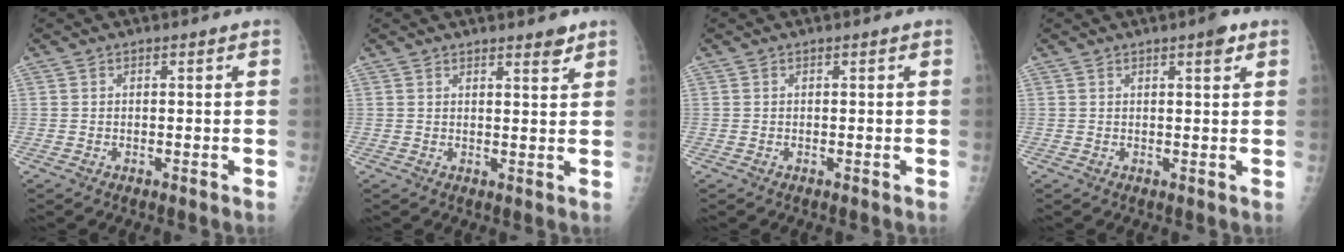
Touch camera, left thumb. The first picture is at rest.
{"total": 2.7, "force": [2.2, 0.7, 1.4], "torque": [-0.012, -0.016, 0.030]}
{"total": 0.0}
{"total": 2.6, "force": [1.5, 0.7, 2.0], "torque": [-0.023, -0.005, 0.018]}